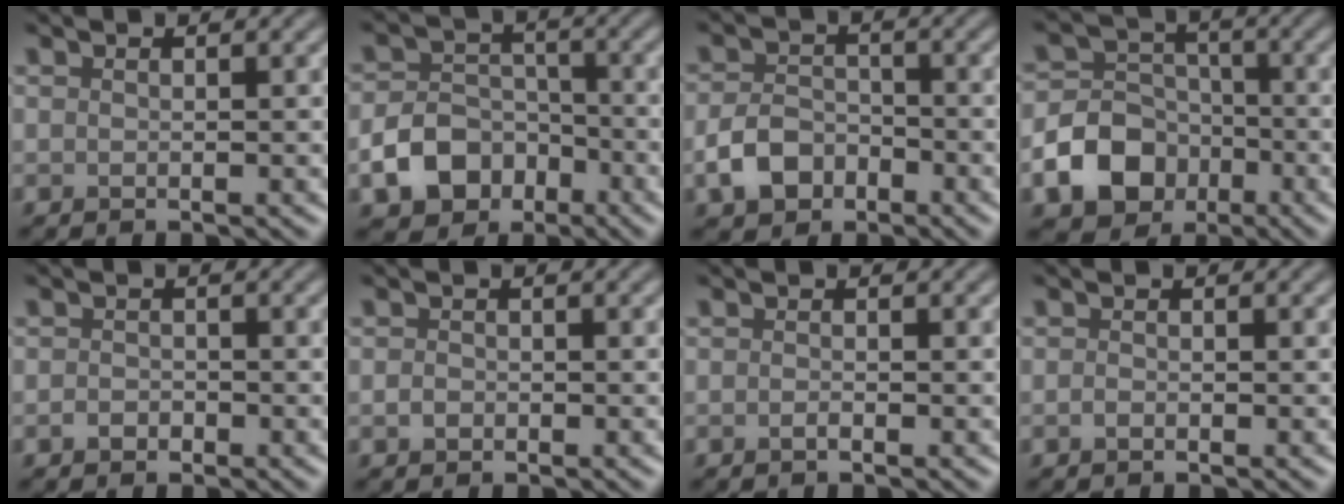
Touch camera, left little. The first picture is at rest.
{"total": 5.6, "force": [-2.7, 4.2, 2.6], "torque": [-0.045, -0.004, -0.051]}
{"total": 3.8, "force": [-1.9, 2.7, 1.9], "torque": [-0.038, -0.001, -0.040]}
{"total": 9.8, "force": [-4.4, 8.1, 3.6], "torque": [-0.055, -0.025, -0.102]}
{"total": 1.0, "force": [-0.6, 0.8, 0.4], "torque": [-0.007, -0.002, -0.012]}
{"total": 0.8, "force": [-0.3, 0.6, 0.4], "torque": [-0.006, -0.003, -0.008]}
{"total": 0.5, "force": [-0.3, 0.1, 0.4], "torque": [-0.008, -0.001, -0.006]}
{"total": 0.5, "force": [-0.3, 0.2, 0.4], "torque": [-0.007, -0.002, -0.006]}